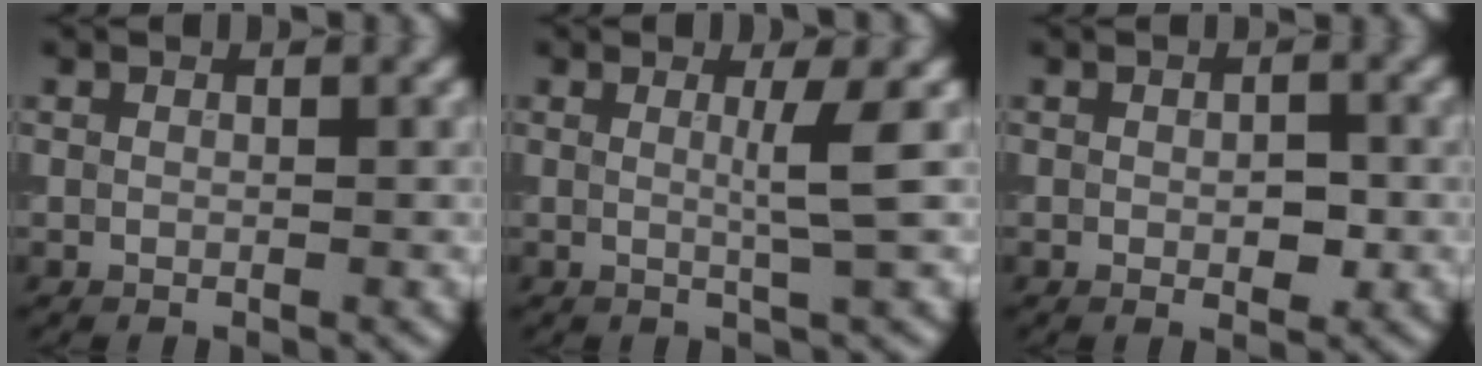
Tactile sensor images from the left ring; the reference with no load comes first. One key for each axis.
{"total": 2.6, "fx": 0.3, "fy": 0.4, "fz": 2.6, "tx": -0.042, "ty": -0.001, "tz": -0.001}
{"total": 2.0, "fx": -0.2, "fy": 1.0, "fz": 1.7, "tx": -0.023, "ty": -0.003, "tz": -0.001}